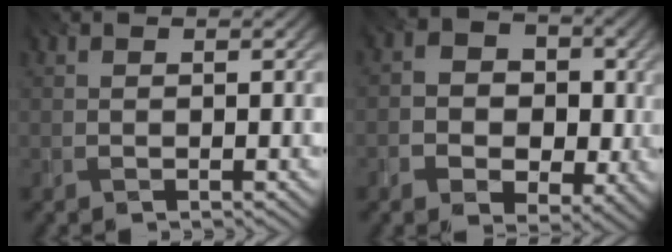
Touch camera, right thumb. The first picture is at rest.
{"total": 7.7, "force": [-1.6, 6.3, 4.1], "torque": [-0.075, -0.018, -0.037]}